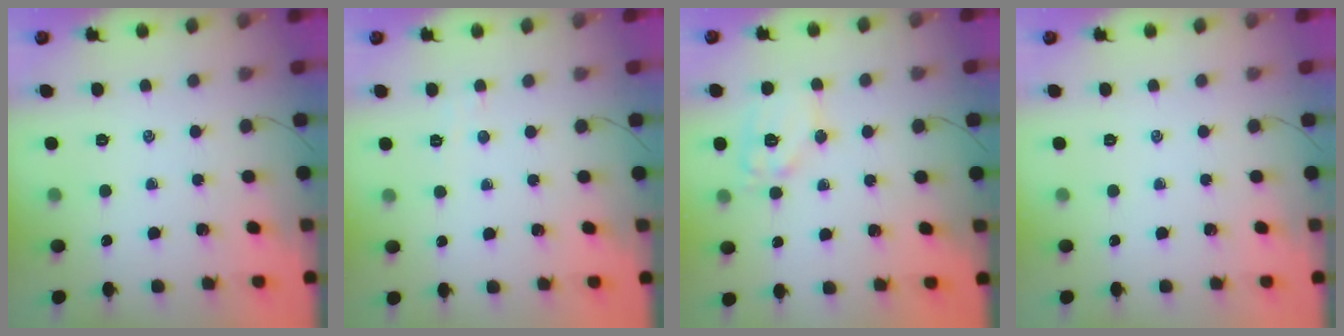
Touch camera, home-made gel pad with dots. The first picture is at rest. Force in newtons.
{"total": 2.6, "press": 2.5, "slide": 0.7}
{"total": 10.6, "press": 10.6, "slide": 0.7}
{"total": 0.0}